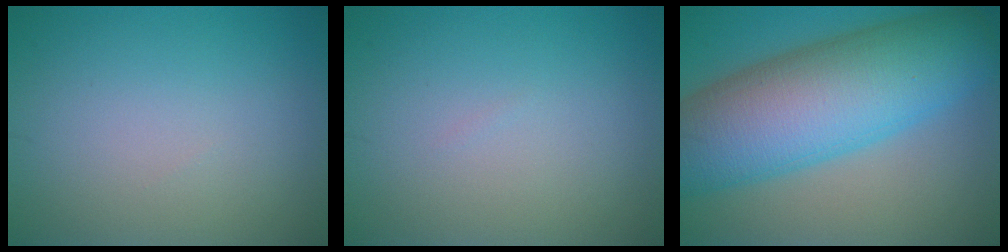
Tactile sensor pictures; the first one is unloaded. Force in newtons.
{"total": 0.0}
{"total": 13.4, "press": 13.4, "slide": 0.1}